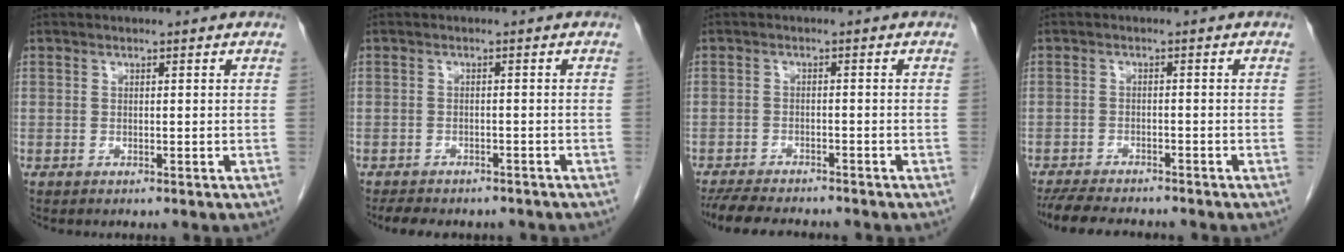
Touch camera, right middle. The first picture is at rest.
{"total": 7.6, "force": [-6.5, 2.8, 2.8], "torque": [-0.047, 0.000, -0.080]}
{"total": 8.3, "force": [-7.5, 1.4, 3.2], "torque": [-0.052, -0.017, -0.117]}
{"total": 8.3, "force": [-7.5, 1.3, 3.2], "torque": [-0.052, -0.017, -0.117]}